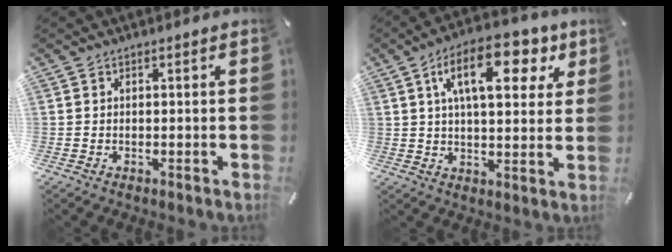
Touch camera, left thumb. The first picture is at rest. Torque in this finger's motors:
{"motor_torque": [0.79, 1.02, 1.85, -0.92, 0.52]}